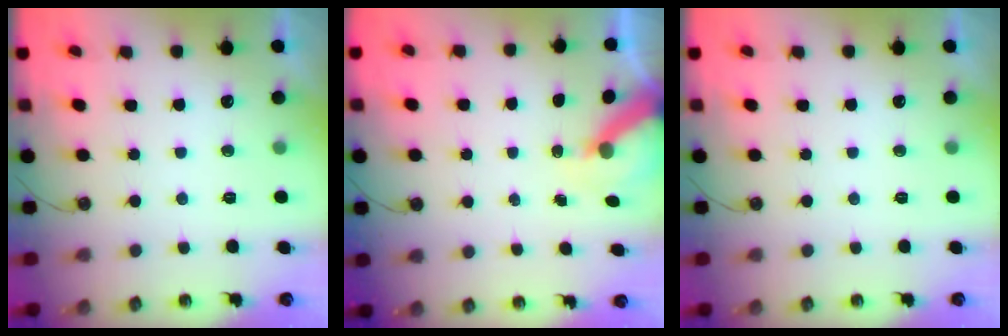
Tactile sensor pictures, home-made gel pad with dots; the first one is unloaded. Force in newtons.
{"total": 5.8, "press": 5.8, "slide": 0.4}
{"total": 0.0}